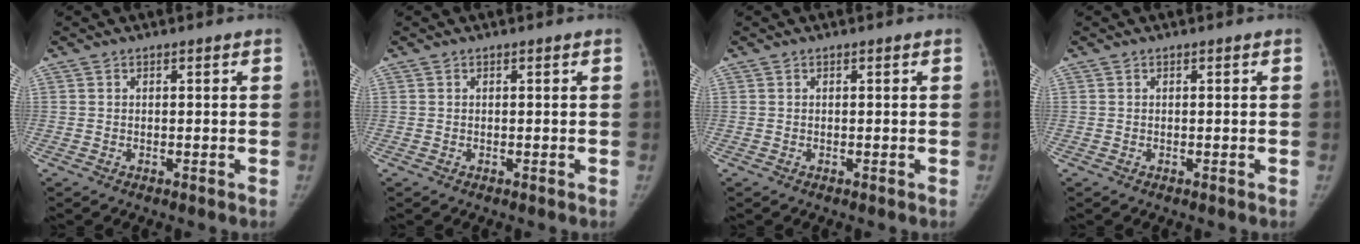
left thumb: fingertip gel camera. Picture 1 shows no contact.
{"total": 0.0}
{"total": 0.0}
{"total": 0.0}